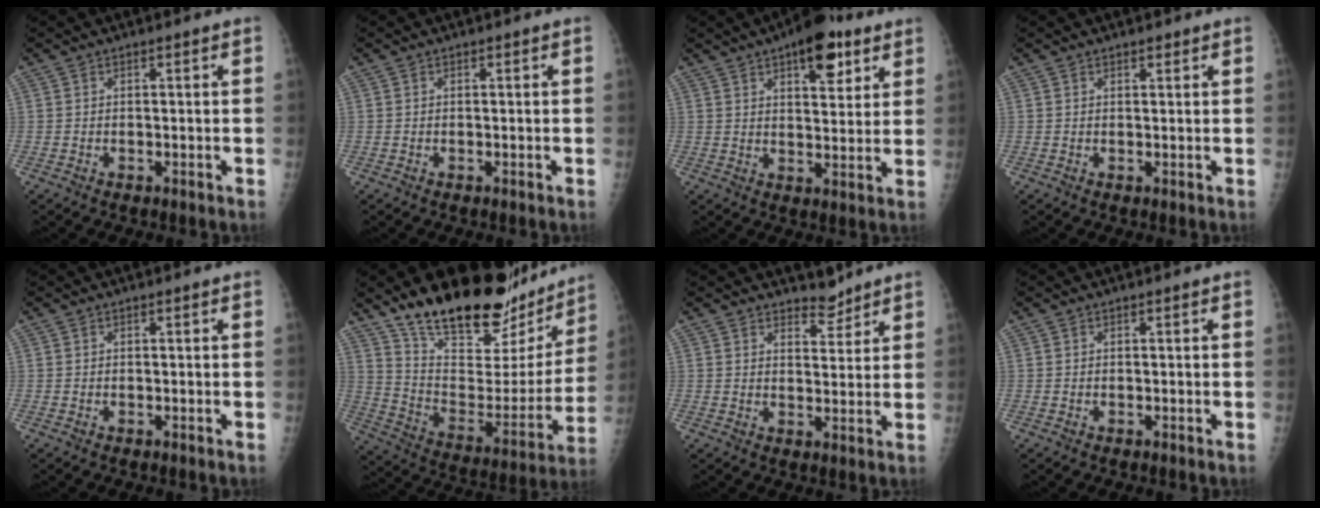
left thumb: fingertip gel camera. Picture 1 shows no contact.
{"total": 0.0}
{"total": 11.2, "force": [6.3, 4.8, 8.0], "torque": [-0.083, -0.024, 0.086]}
{"total": 1.1, "force": [0.9, 0.4, 0.5], "torque": [-0.005, -0.005, 0.012]}
{"total": 0.0}
{"total": 29.4, "force": [22.2, 11.4, 15.5], "torque": [-0.209, -0.087, 0.342]}
{"total": 3.7, "force": [3.4, 1.4, 0.6], "torque": [0.008, -0.029, 0.054]}
{"total": 0.0}